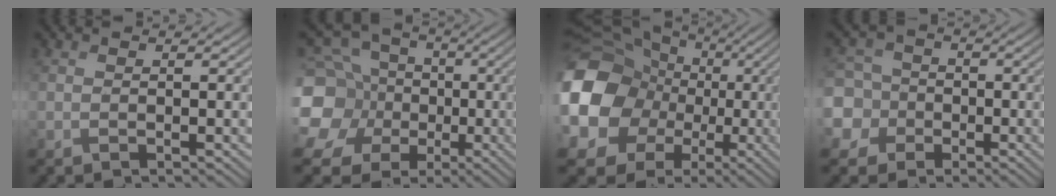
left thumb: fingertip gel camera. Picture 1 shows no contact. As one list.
[{"total": 19.5, "force": [-1.6, 18.0, 7.5], "torque": [-0.255, -0.002, -0.055]}, {"total": 20.3, "force": [0.2, 18.0, 9.4], "torque": [-0.281, -0.015, -0.017]}, {"total": 9.8, "force": [-2.5, 9.2, 2.4], "torque": [-0.106, -0.010, -0.074]}]